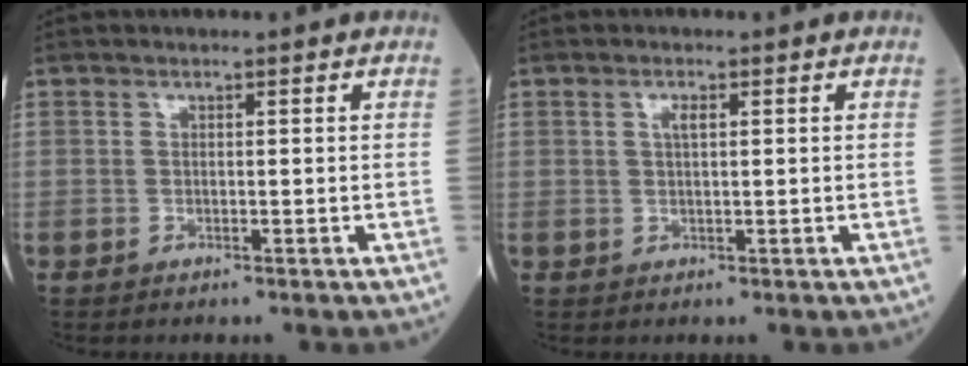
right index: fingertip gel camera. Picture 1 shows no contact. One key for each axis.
{"total": 1.4, "fx": 0.5, "fy": 0.4, "fz": 1.3, "tx": -0.025, "ty": 0.002, "tz": 0.009}